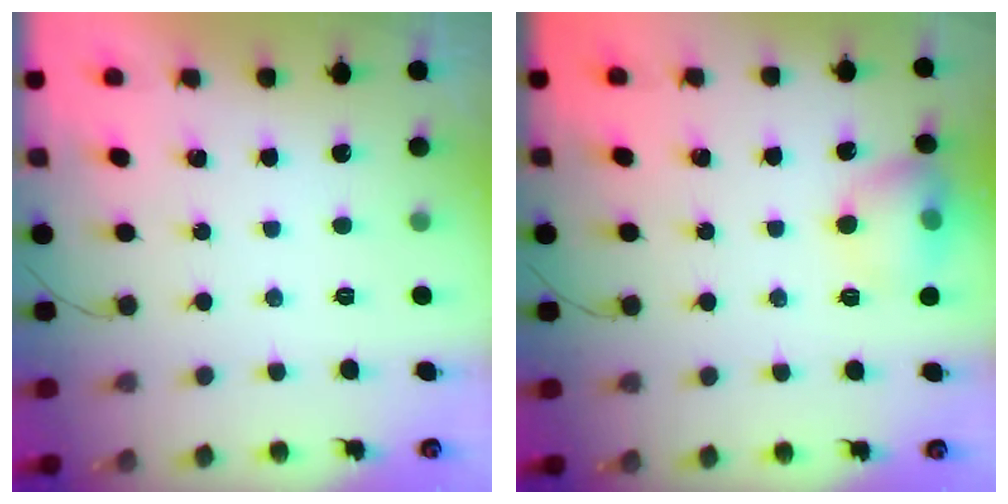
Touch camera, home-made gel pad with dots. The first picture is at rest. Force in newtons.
{"total": 10.6, "press": 10.5, "slide": 1.6}